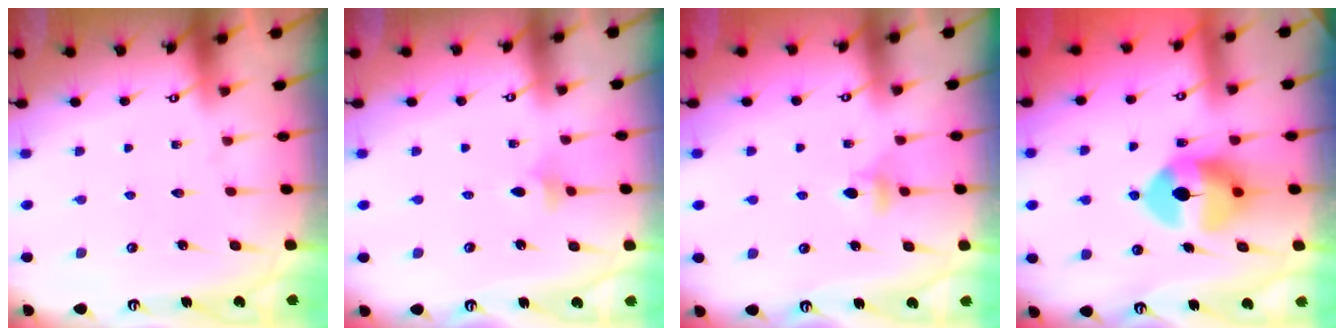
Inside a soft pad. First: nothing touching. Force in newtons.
{"total": 3.1, "press": 3.0, "slide": 0.8}
{"total": 4.2, "press": 4.1, "slide": 0.6}
{"total": 10.0, "press": 9.9, "slide": 1.5}